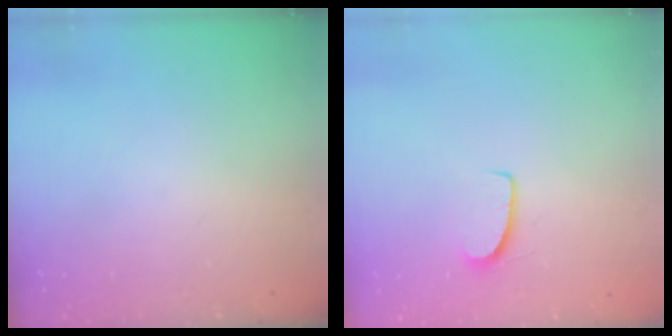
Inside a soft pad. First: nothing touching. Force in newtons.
{"total": 7.1, "press": 7.1, "slide": 0.5}